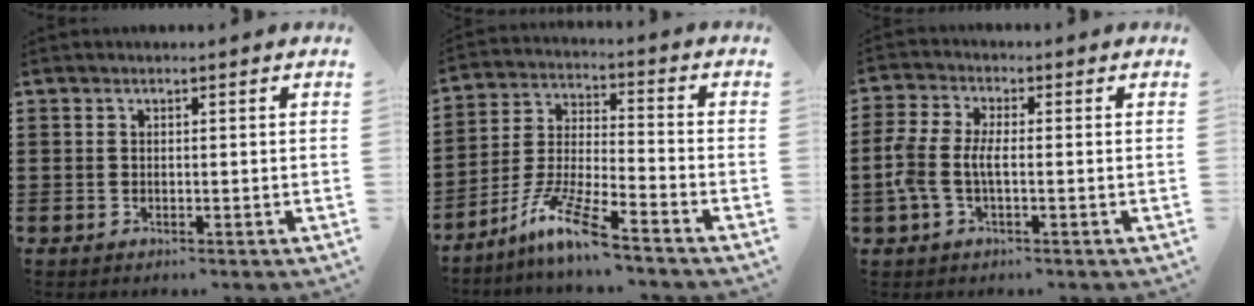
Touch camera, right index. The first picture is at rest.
{"total": 9.8, "force": [-7.4, 0.6, 6.3], "torque": [-0.136, -0.003, -0.146]}
{"total": 4.8, "force": [-1.1, 2.1, 4.1], "torque": [-0.107, -0.007, -0.030]}